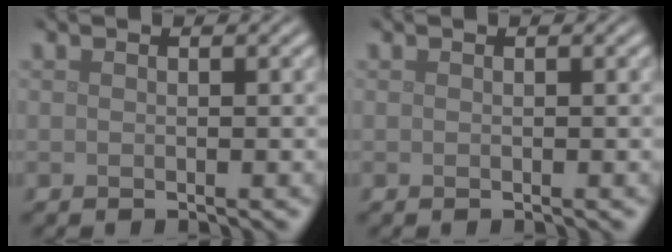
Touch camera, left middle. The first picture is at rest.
{"total": 0.0}